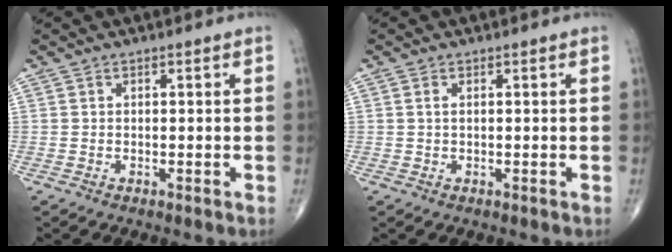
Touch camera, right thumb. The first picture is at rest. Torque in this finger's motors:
{"motor_torque": [-0.03, 0.04, 0.15, 0.22, -0.02]}